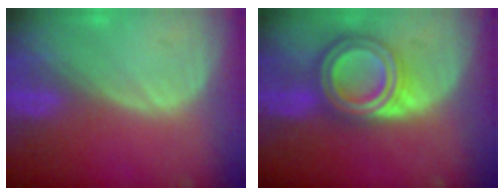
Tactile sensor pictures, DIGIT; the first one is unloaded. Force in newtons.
{"total": 7.9, "press": 7.8, "slide": 0.4}